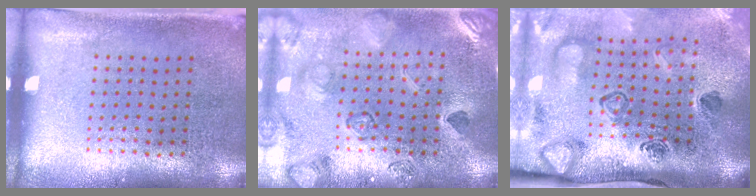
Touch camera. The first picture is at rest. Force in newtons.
{"total": 2.5, "press": 2.4, "slide": 0.5}
{"total": 4.5, "press": 3.1, "slide": 3.3}